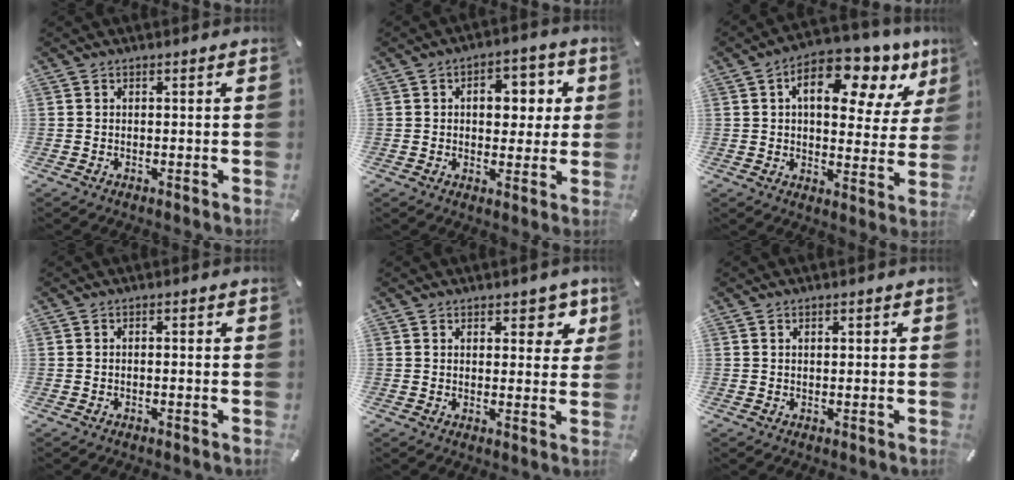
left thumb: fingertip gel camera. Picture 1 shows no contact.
{"total": 8.9, "force": [1.7, 6.1, 6.3], "torque": [-0.069, -0.005, 0.017]}
{"total": 15.0, "force": [7.5, 8.0, 10.1], "torque": [-0.135, -0.040, 0.119]}
{"total": 0.8, "force": [-0.4, 0.2, 0.7], "torque": [-0.013, -0.001, -0.006]}
{"total": 5.8, "force": [3.3, 3.4, 3.4], "torque": [-0.020, -0.017, 0.049]}
{"total": 1.1, "force": [0.4, 0.5, 0.9], "torque": [-0.018, 0.004, 0.005]}